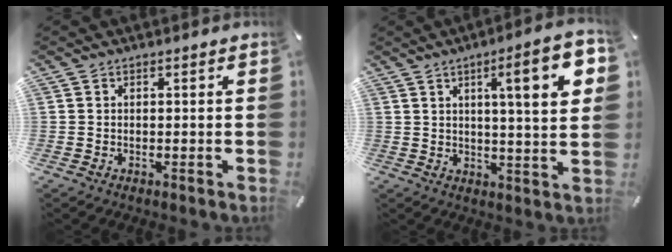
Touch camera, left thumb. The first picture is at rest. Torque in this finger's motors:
{"motor_torque": [2.16, 2.20, 0.52, -0.36, 0.40]}